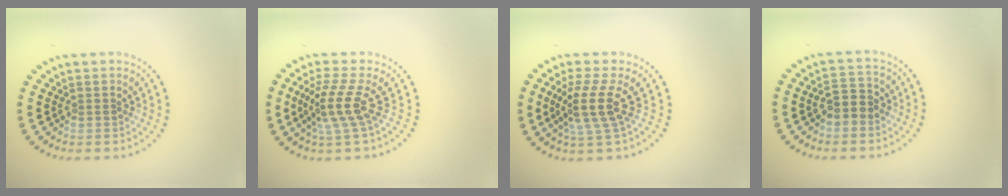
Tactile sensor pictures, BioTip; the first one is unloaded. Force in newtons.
{"total": 3.4, "press": 2.6, "slide": 2.2}
{"total": 3.7, "press": 2.8, "slide": 2.4}
{"total": 2.6, "press": 2.5, "slide": 0.7}